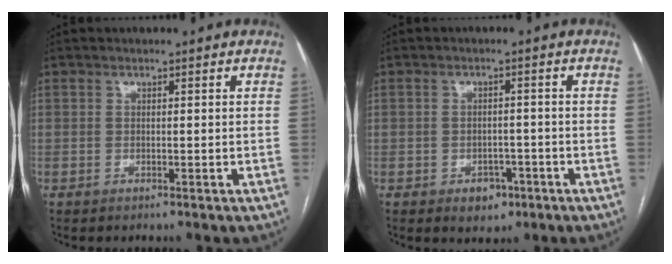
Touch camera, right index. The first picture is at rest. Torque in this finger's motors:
{"motor_torque": [-0.27, 0.25, -0.27, -0.14]}